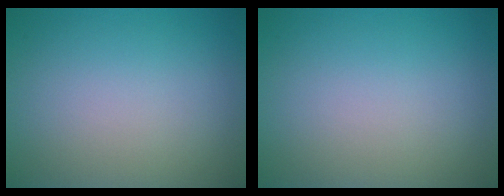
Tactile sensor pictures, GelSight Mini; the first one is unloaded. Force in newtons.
{"total": 0.0}